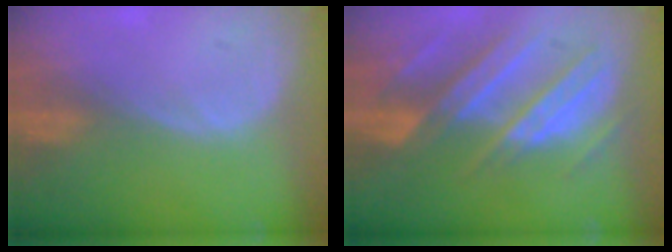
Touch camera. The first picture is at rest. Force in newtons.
{"total": 10.4, "press": 9.2, "slide": 4.8}